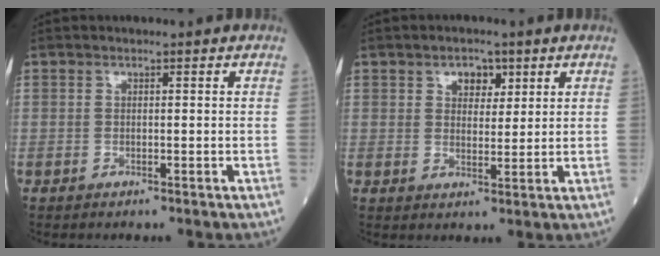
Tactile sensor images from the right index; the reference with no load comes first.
{"total": 3.8, "force": [2.0, 2.3, 2.2], "torque": [-0.031, 0.004, 0.032]}